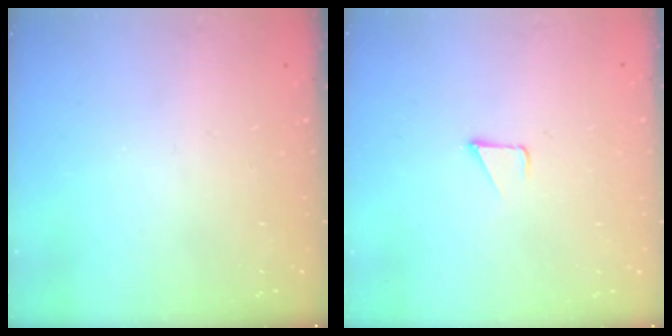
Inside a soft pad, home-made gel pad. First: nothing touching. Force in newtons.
{"total": 1.2, "press": 1.2, "slide": 0.1}